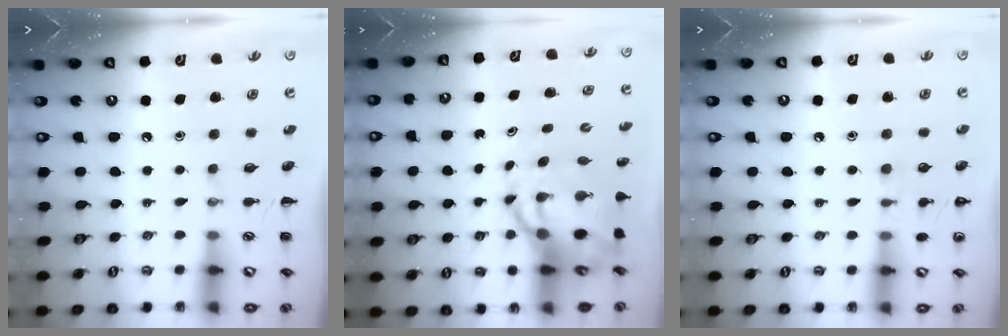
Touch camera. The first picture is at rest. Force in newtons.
{"total": 10.5, "press": 10.1, "slide": 3.0}
{"total": 6.2, "press": 6.0, "slide": 1.9}